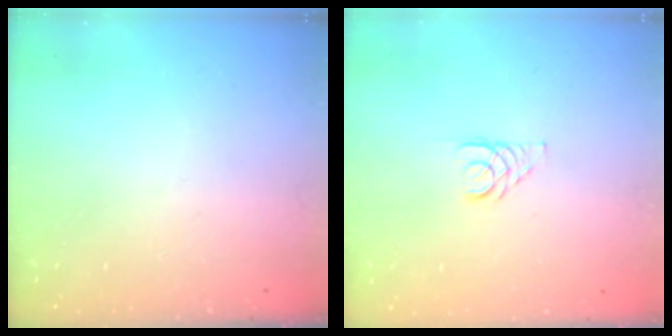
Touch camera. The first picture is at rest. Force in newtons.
{"total": 2.9, "press": 2.9, "slide": 0.3}